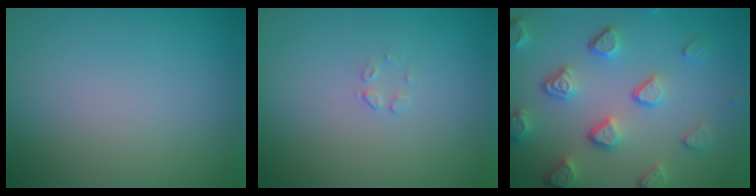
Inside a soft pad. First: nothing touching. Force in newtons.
{"total": 0.5, "press": 0.2, "slide": 0.5}
{"total": 5.0, "press": 3.9, "slide": 3.1}